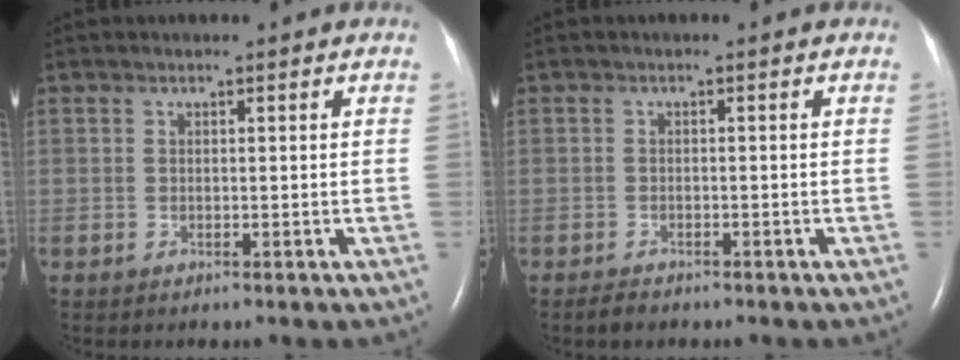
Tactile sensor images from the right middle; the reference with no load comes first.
{"total": 1.5, "force": [-1.3, 0.6, 0.5], "torque": [-0.014, -0.001, -0.019]}